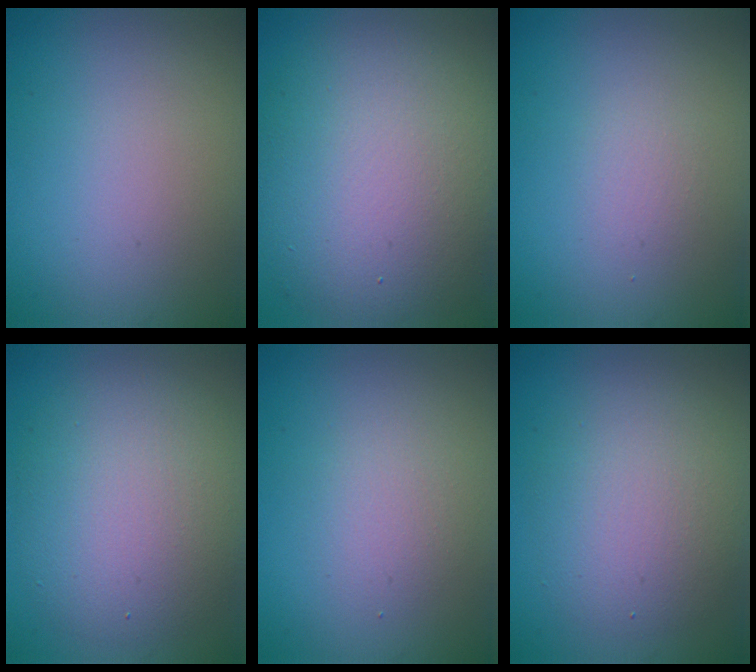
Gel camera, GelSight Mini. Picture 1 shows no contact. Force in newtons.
{"total": 11.2, "press": 11.2, "slide": 0.4}
{"total": 0.9, "press": 0.9, "slide": 0.0}
{"total": 6.9, "press": 6.9, "slide": 0.5}
{"total": 2.0, "press": 2.0, "slide": 0.1}
{"total": 4.6, "press": 4.6, "slide": 0.1}